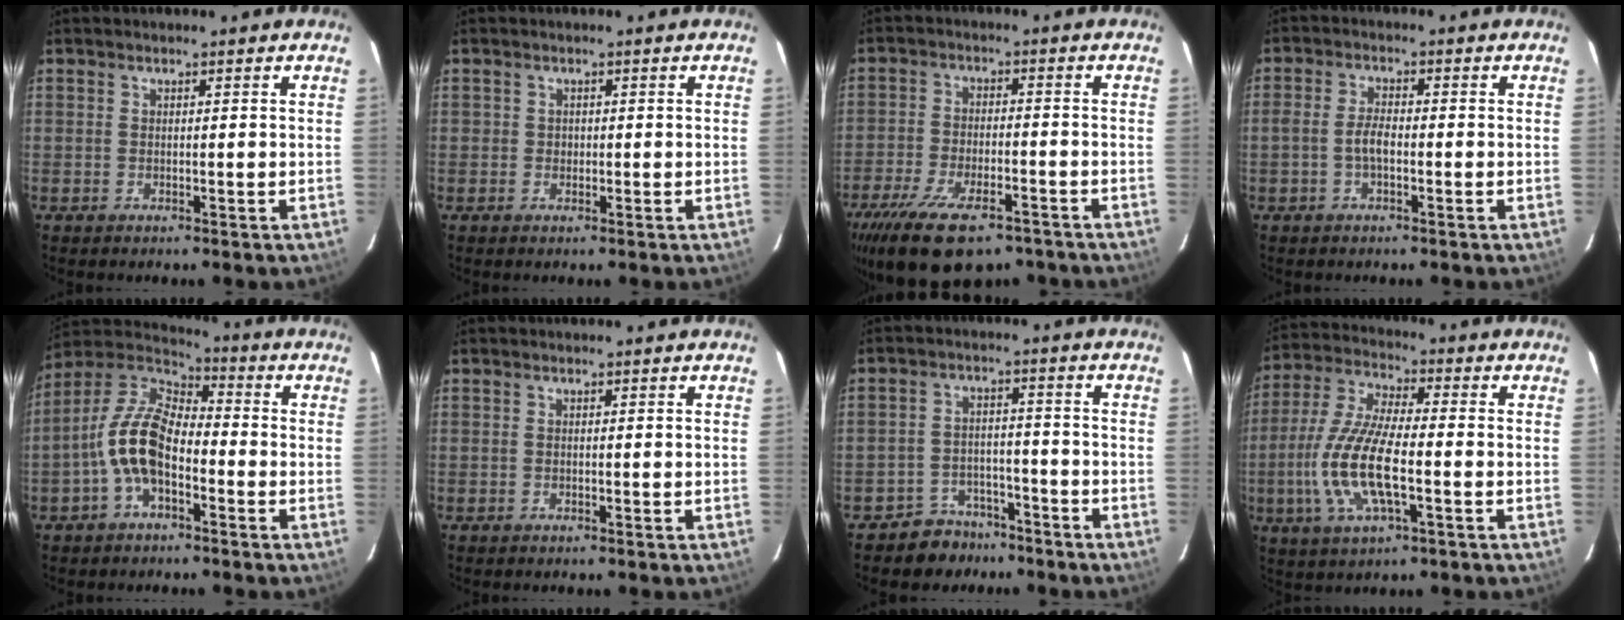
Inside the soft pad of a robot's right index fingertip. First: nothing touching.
{"total": 1.2, "force": [0.0, 1.2, 0.1], "torque": [0.001, 0.001, -0.001]}
{"total": 17.8, "force": [-12.2, 7.1, 10.8], "torque": [-0.225, -0.038, -0.195]}
{"total": 3.3, "force": [-1.0, 1.3, 2.8], "torque": [-0.061, 0.005, -0.018]}
{"total": 11.9, "force": [-3.7, 6.2, 9.5], "torque": [-0.198, 0.016, -0.075]}
{"total": 0.0}
{"total": 7.2, "force": [-5.6, 4.5, 0.3], "torque": [-0.020, 0.026, -0.081]}
{"total": 14.4, "force": [-3.3, 4.3, 13.3], "torque": [-0.282, -0.005, -0.068]}